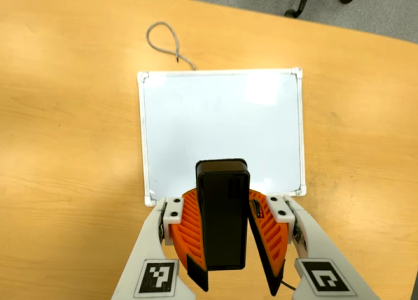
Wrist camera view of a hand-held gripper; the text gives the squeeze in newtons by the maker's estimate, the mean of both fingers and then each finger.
{"total": 8.2, "left": 8.7, "right": 7.7}